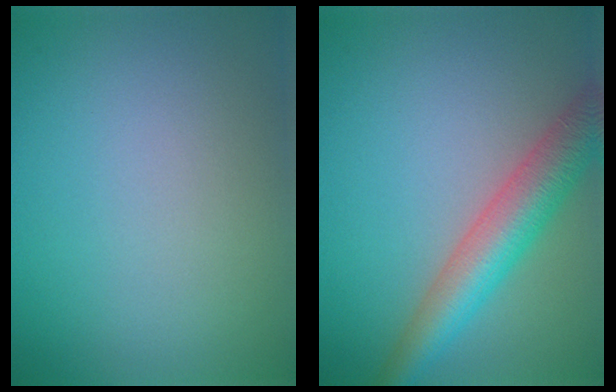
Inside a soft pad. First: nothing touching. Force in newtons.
{"total": 6.0, "press": 6.0, "slide": 0.2}